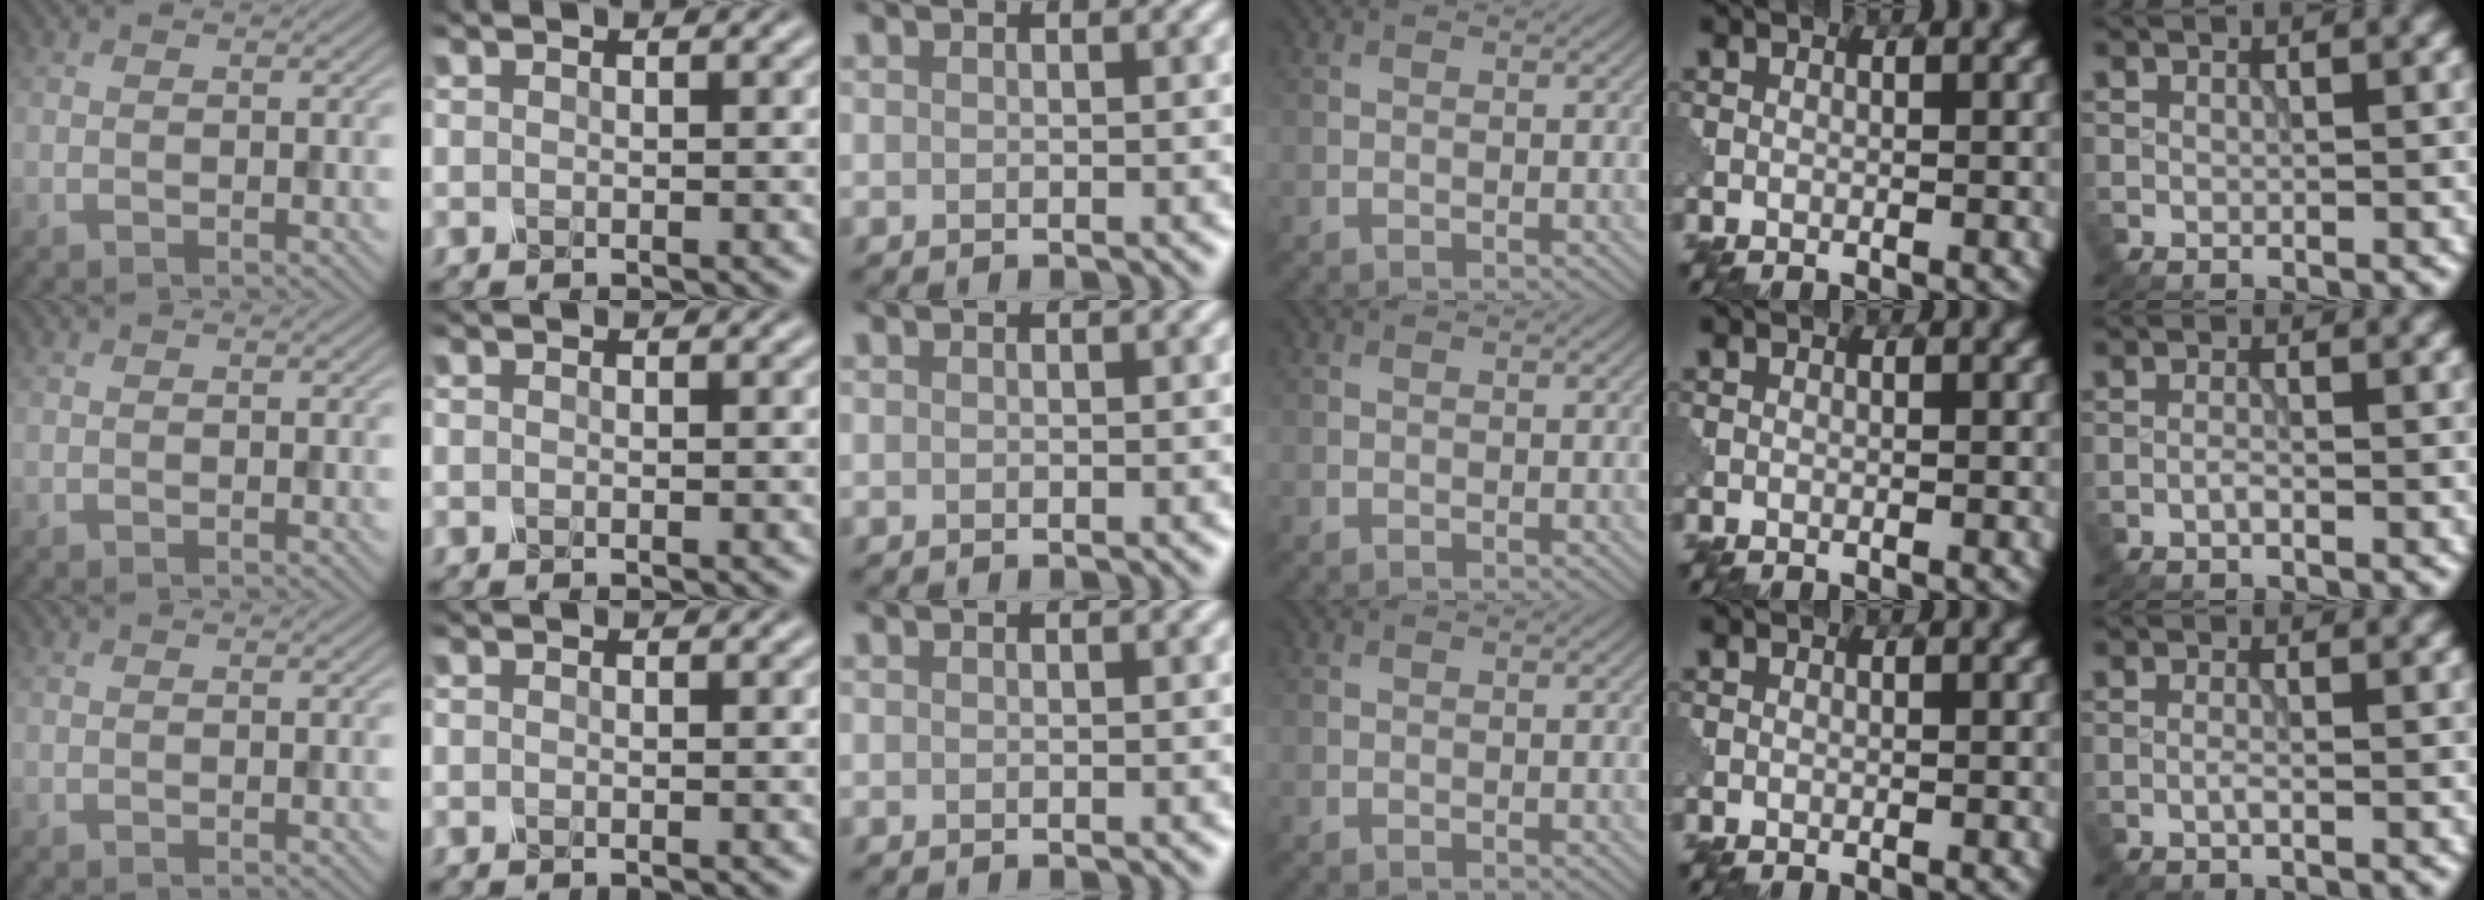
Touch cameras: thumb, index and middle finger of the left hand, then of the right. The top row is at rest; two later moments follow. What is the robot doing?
{"motion": "shake", "object": "sieve"}